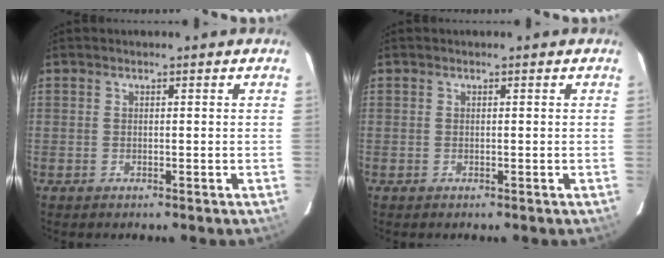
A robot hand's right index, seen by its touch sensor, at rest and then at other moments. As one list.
[{"total": 0.0}]